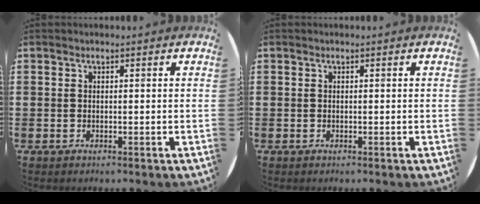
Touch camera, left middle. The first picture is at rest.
{"total": 0.0}